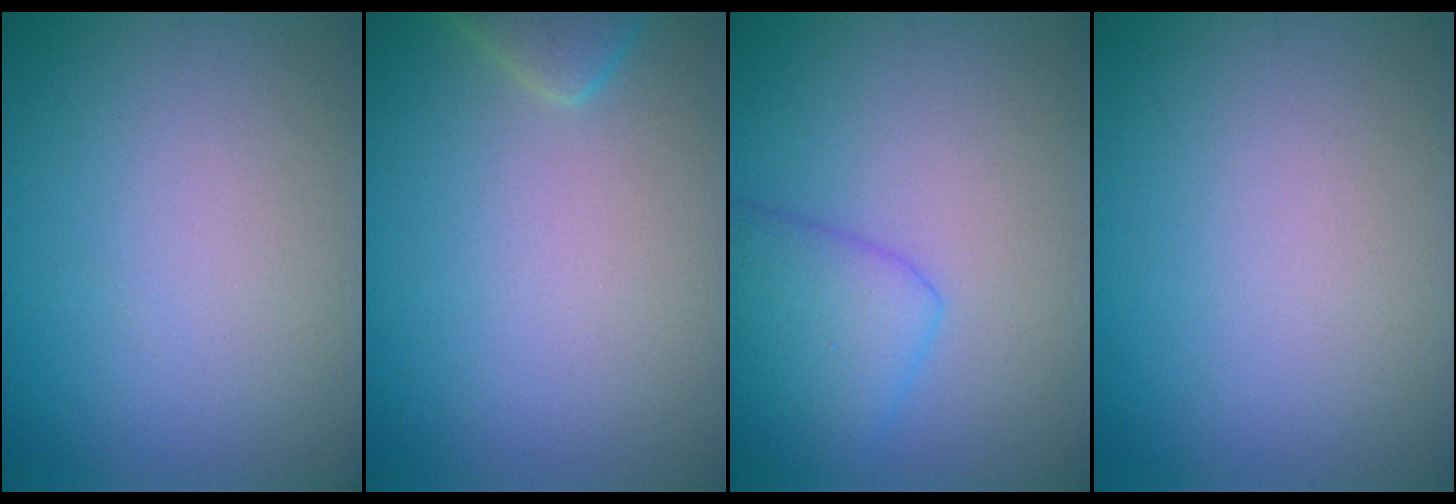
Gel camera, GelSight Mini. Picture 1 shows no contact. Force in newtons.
{"total": 2.0, "press": 2.0, "slide": 0.2}
{"total": 3.8, "press": 3.8, "slide": 0.1}
{"total": 0.0}